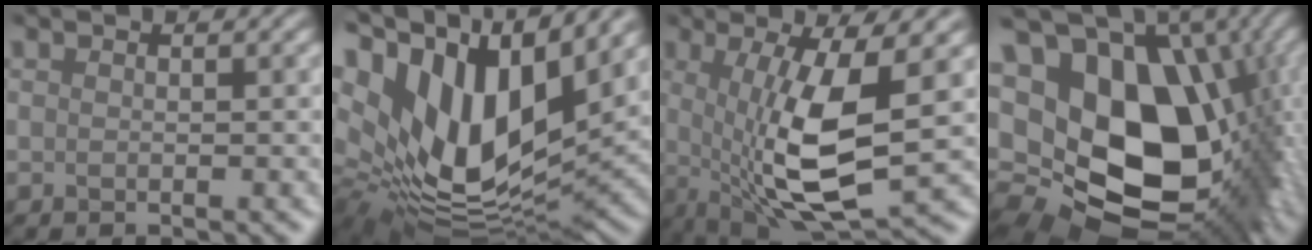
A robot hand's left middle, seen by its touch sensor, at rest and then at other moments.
{"total": 16.7, "force": [6.3, 8.9, 12.6], "torque": [-0.261, 0.015, 0.115]}
{"total": 10.1, "force": [-0.3, 2.8, 9.7], "torque": [-0.181, -0.018, -0.001]}
{"total": 19.3, "force": [1.9, 13.0, 14.1], "torque": [-0.255, -0.012, 0.069]}